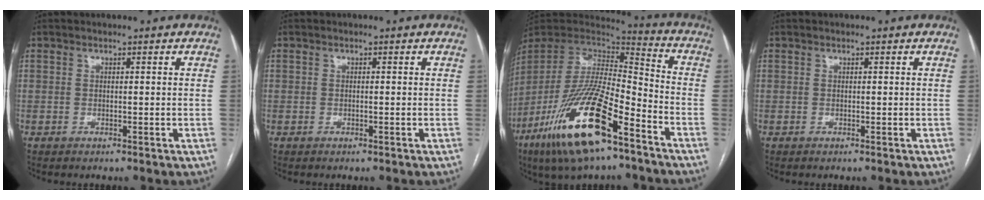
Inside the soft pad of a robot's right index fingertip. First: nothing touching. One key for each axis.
{"total": 0.0}
{"total": 23.1, "fx": -13.4, "fy": 5.6, "fz": 17.9, "tx": -0.362, "ty": -0.042, "tz": -0.244}
{"total": 0.0}